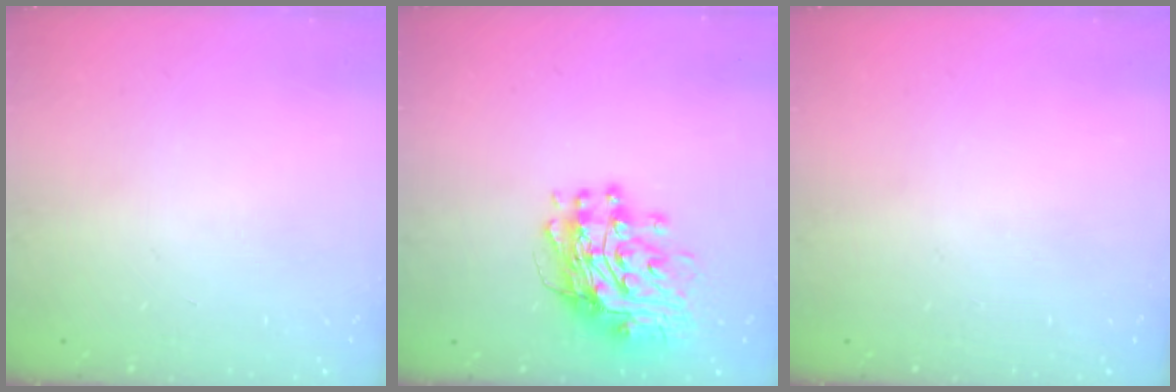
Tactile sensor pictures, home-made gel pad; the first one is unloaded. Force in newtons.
{"total": 11.7, "press": 11.7, "slide": 1.1}
{"total": 0.0}